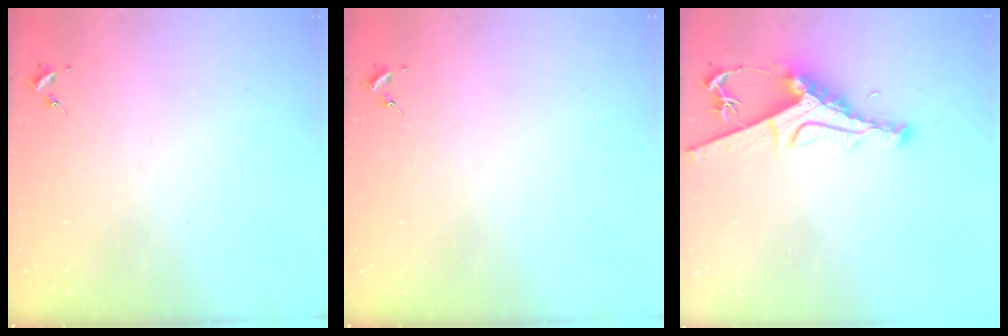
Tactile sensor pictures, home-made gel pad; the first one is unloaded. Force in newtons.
{"total": 0.0}
{"total": 9.4, "press": 9.4, "slide": 1.2}